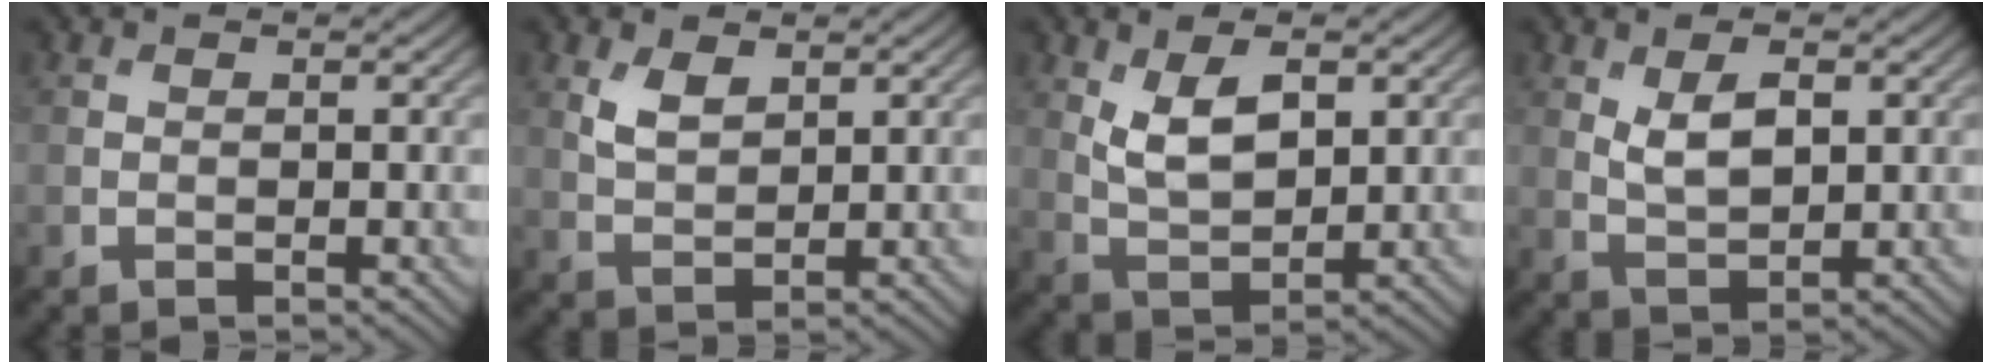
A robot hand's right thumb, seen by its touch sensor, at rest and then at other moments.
{"total": 3.5, "force": [1.8, 1.9, 2.4], "torque": [-0.056, -0.004, 0.039]}
{"total": 6.3, "force": [2.2, 3.2, 5.0], "torque": [-0.104, -0.005, 0.045]}
{"total": 4.6, "force": [1.4, 2.2, 3.8], "torque": [-0.079, -0.003, 0.030]}